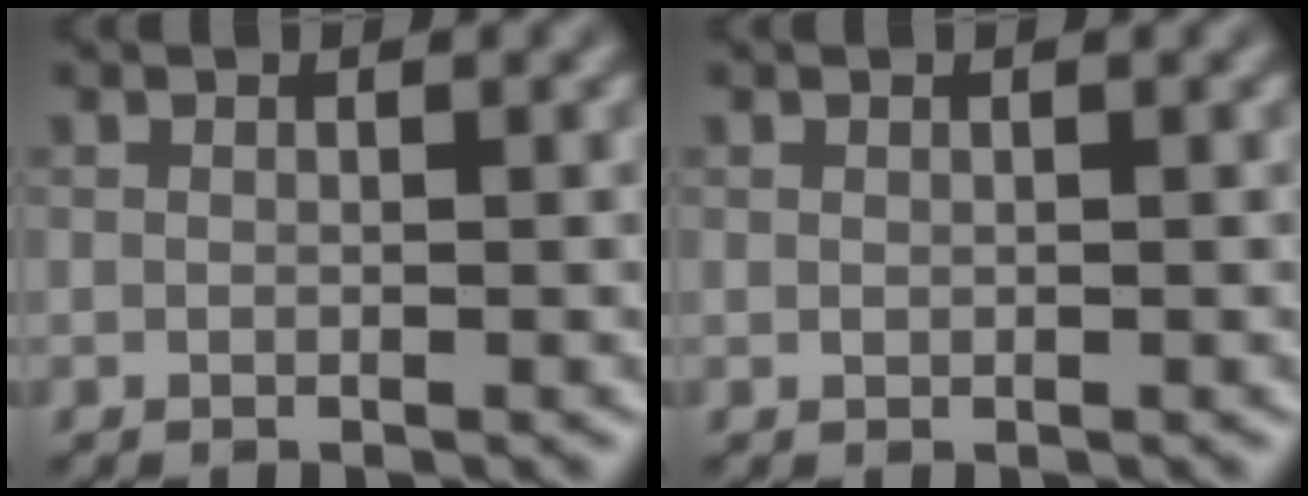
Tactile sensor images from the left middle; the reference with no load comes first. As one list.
[{"total": 0.0}]